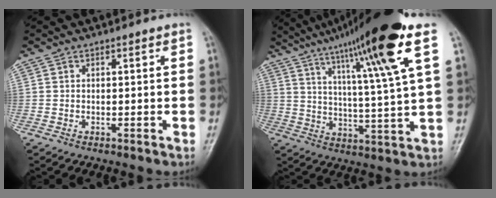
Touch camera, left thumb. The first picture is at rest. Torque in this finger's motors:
{"motor_torque": [1.64, -0.47, 1.68, -1.09, 0.20]}